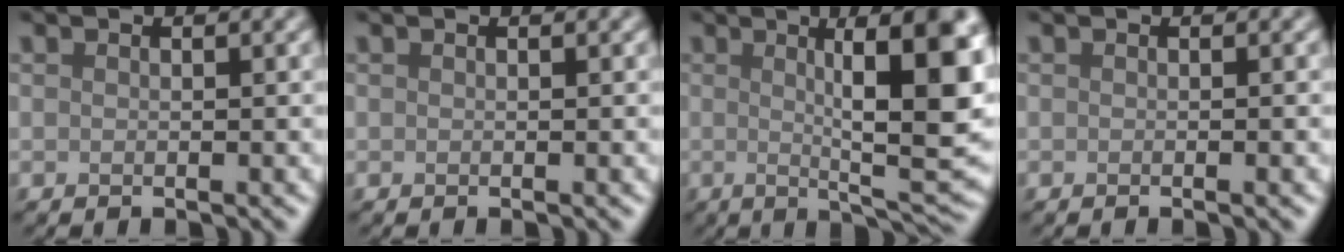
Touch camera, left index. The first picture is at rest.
{"total": 0.0}
{"total": 12.9, "force": [1.6, 3.1, 12.4], "torque": [-0.149, 0.000, 0.024]}
{"total": 1.0, "force": [-0.2, 0.2, 1.0], "torque": [-0.008, -0.003, -0.005]}